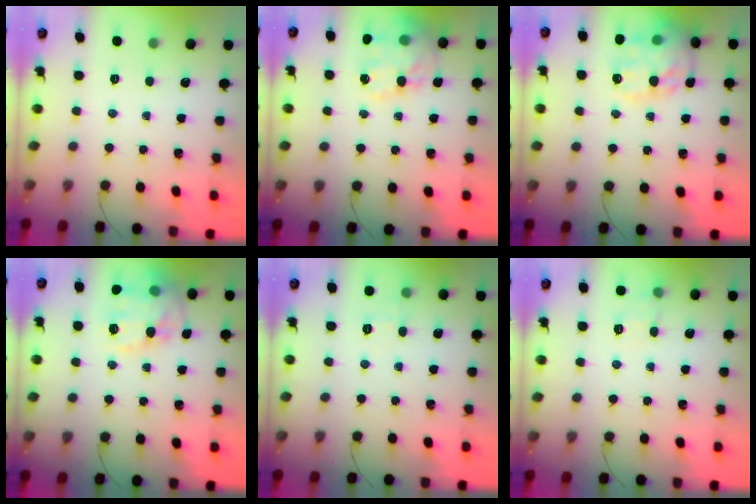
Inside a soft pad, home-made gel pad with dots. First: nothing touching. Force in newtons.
{"total": 17.8, "press": 17.4, "slide": 3.9}
{"total": 18.7, "press": 18.6, "slide": 2.3}
{"total": 17.5, "press": 17.4, "slide": 1.3}
{"total": 5.7, "press": 5.5, "slide": 1.2}
{"total": 7.1, "press": 6.8, "slide": 1.9}